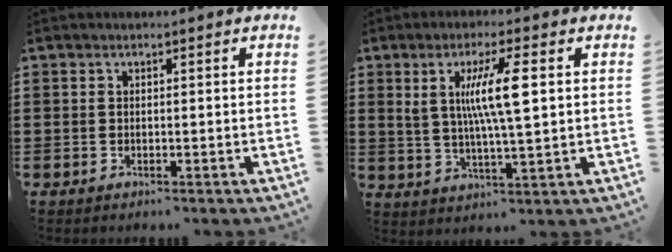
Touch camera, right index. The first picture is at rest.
{"total": 8.7, "force": [2.0, 1.3, 8.3], "torque": [-0.162, 0.002, 0.029]}